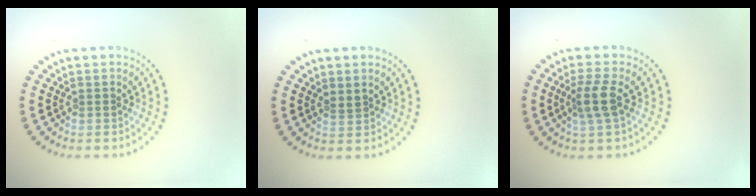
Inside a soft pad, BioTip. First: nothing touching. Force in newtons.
{"total": 0.6, "press": 0.4, "slide": 0.4}
{"total": 2.7, "press": 2.2, "slide": 1.5}